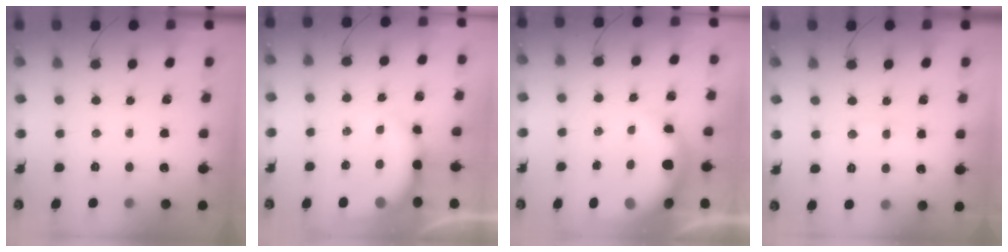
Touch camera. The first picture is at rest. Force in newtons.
{"total": 8.7, "press": 8.5, "slide": 1.4}
{"total": 10.5, "press": 10.1, "slide": 2.7}
{"total": 6.4, "press": 6.3, "slide": 1.2}